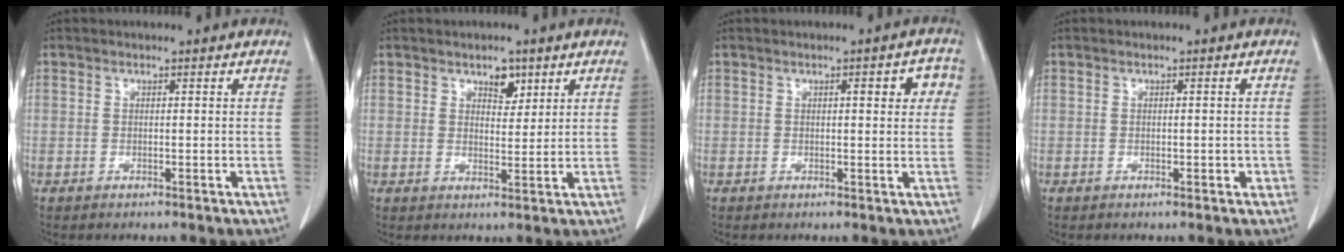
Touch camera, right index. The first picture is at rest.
{"total": 3.2, "force": [2.0, 1.7, 1.8], "torque": [-0.025, -0.002, 0.033]}
{"total": 4.0, "force": [1.2, 1.1, 3.6], "torque": [-0.041, 0.009, 0.011]}
{"total": 1.3, "force": [-0.3, 0.6, 1.1], "torque": [-0.015, 0.003, -0.002]}